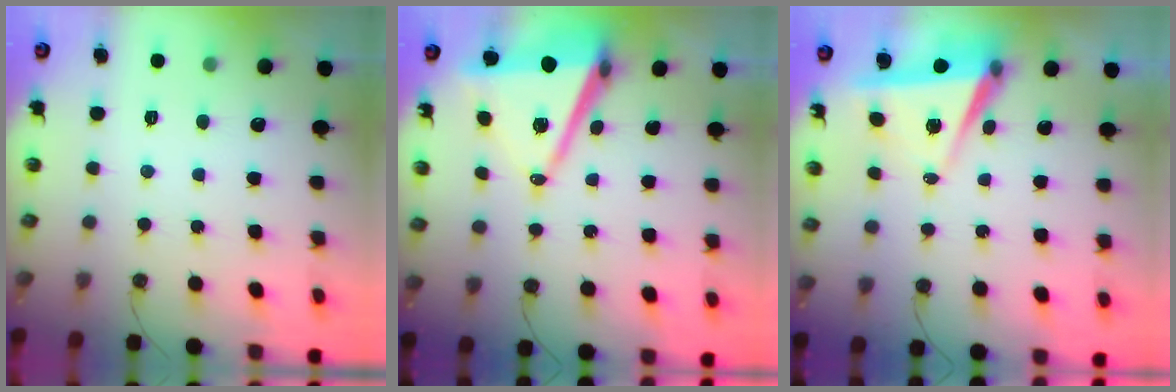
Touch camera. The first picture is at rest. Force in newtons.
{"total": 11.8, "press": 11.0, "slide": 4.4}
{"total": 5.9, "press": 4.2, "slide": 4.1}